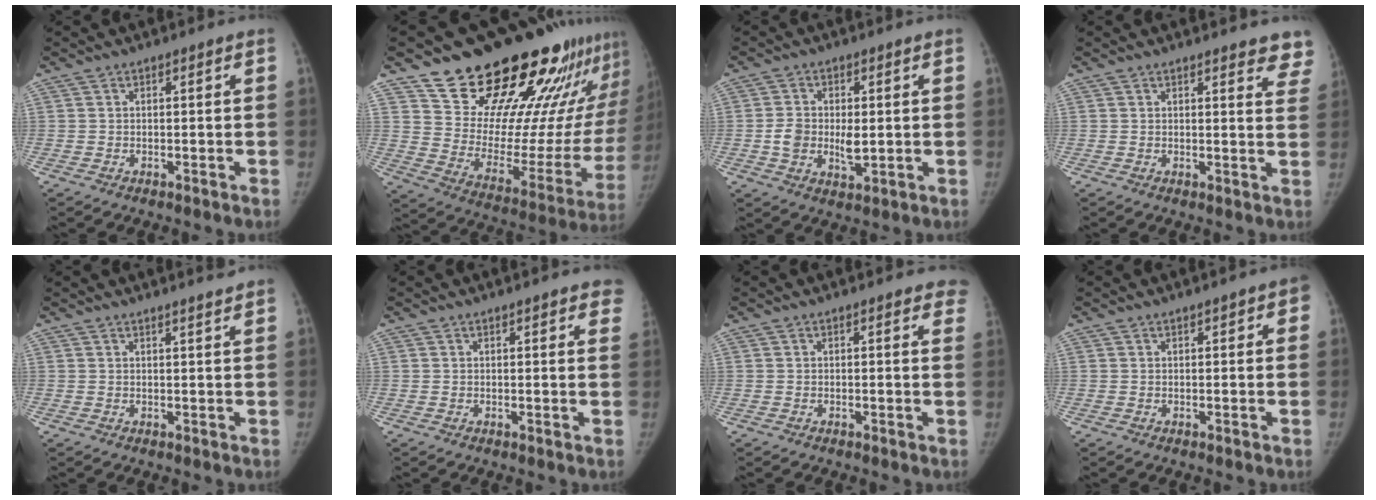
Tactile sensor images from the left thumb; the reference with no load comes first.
{"total": 30.3, "force": [24.0, 11.5, 14.5], "torque": [-0.166, -0.142, 0.337]}
{"total": 7.2, "force": [-0.6, 4.5, 5.6], "torque": [-0.086, -0.006, -0.006]}
{"total": 7.0, "force": [6.3, 2.2, 2.2], "torque": [0.018, -0.030, 0.046]}
{"total": 2.3, "force": [2.1, -0.3, 0.8], "torque": [-0.001, -0.011, 0.028]}
{"total": 4.2, "force": [3.2, 1.6, 2.3], "torque": [0.009, -0.005, 0.031]}
{"total": 3.1, "force": [2.6, 1.4, 1.0], "torque": [0.019, -0.009, 0.009]}
{"total": 2.3, "force": [0.9, 1.2, 1.8], "torque": [-0.004, 0.001, 0.008]}